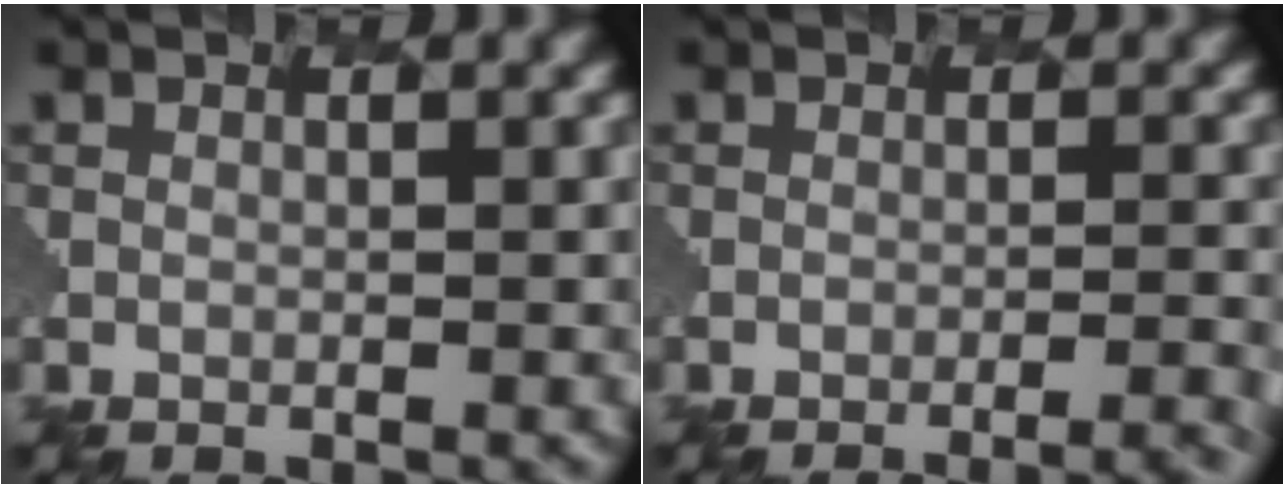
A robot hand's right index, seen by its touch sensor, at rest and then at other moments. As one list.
[{"total": 3.7, "force": [-2.9, 0.6, 2.2], "torque": [-0.028, 0.012, -0.028]}]